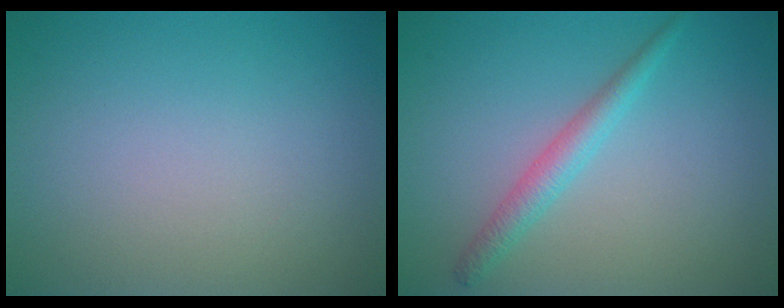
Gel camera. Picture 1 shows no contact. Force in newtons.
{"total": 2.2, "press": 2.2, "slide": 0.0}